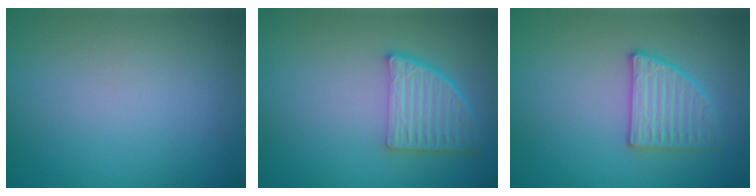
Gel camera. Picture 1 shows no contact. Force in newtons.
{"total": 4.5, "press": 3.5, "slide": 2.9}
{"total": 2.8, "press": 2.8, "slide": 0.3}